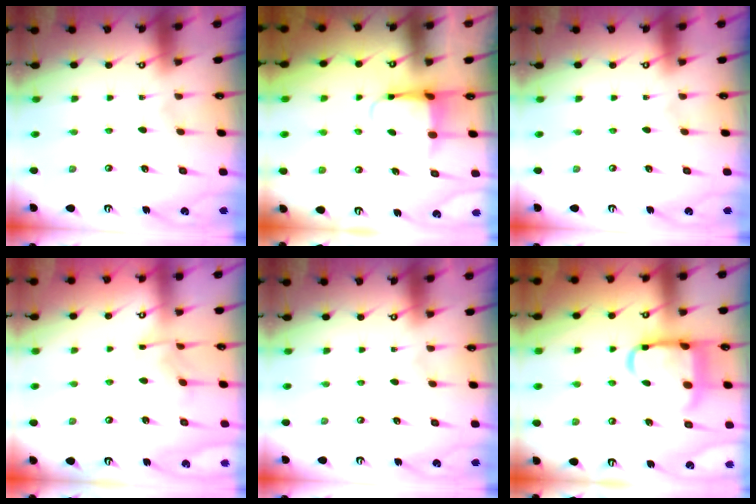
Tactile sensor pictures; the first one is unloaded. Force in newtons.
{"total": 4.0, "press": 3.8, "slide": 1.1}
{"total": 0.0}
{"total": 5.6, "press": 5.5, "slide": 0.7}
{"total": 0.0}
{"total": 13.6, "press": 13.5, "slide": 1.5}